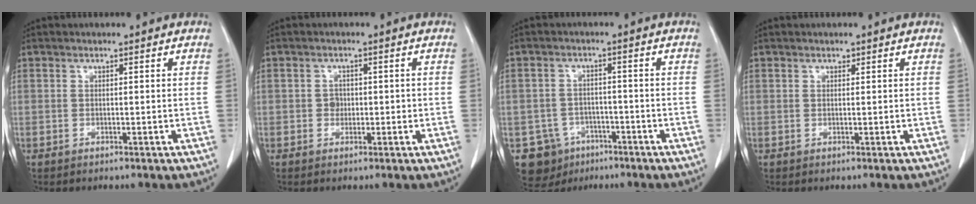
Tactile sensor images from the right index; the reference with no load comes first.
{"total": 2.6, "force": [-0.2, 2.2, 1.3], "torque": [-0.022, 0.011, 0.003]}
{"total": 8.8, "force": [-4.4, 7.5, 1.5], "torque": [-0.039, 0.010, -0.055]}
{"total": 0.8, "force": [0.3, 0.7, 0.4], "torque": [-0.012, 0.008, 0.009]}